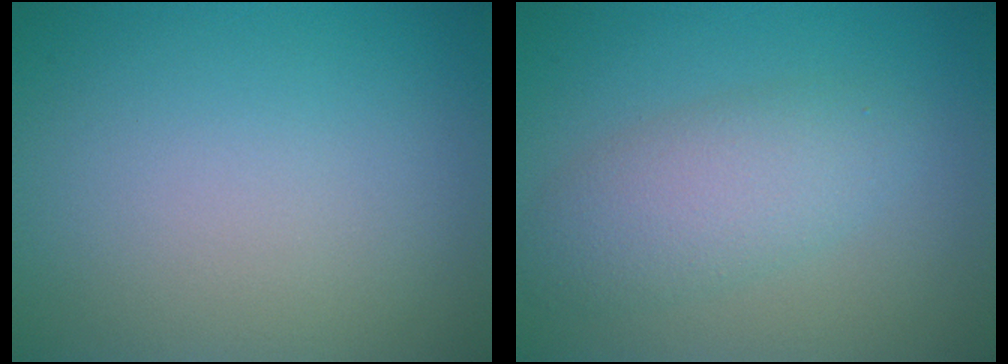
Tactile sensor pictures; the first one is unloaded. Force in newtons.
{"total": 3.9, "press": 3.9, "slide": 0.2}